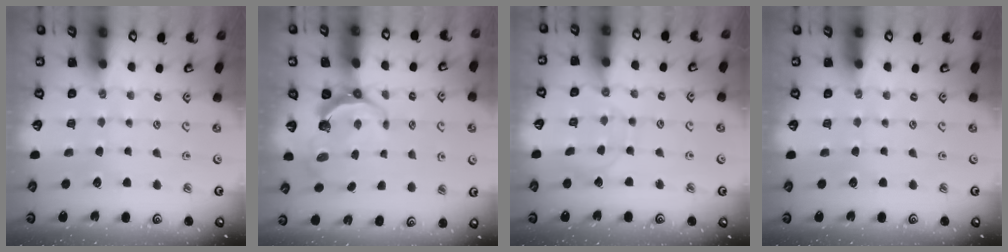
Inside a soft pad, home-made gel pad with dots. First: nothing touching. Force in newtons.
{"total": 8.1, "press": 6.8, "slide": 4.4}
{"total": 5.8, "press": 5.7, "slide": 0.6}
{"total": 0.0}